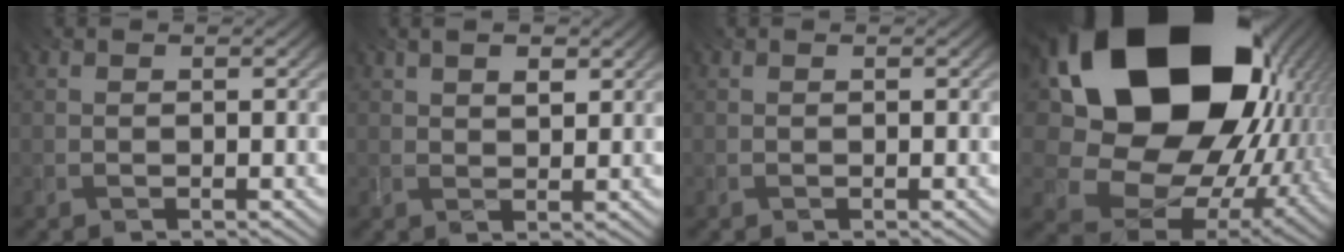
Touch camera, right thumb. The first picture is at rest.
{"total": 3.0, "force": [1.6, 1.4, 2.1], "torque": [-0.034, -0.004, 0.032]}
{"total": 0.0}
{"total": 23.3, "force": [6.5, 17.1, 14.4], "torque": [-0.332, -0.039, 0.154]}